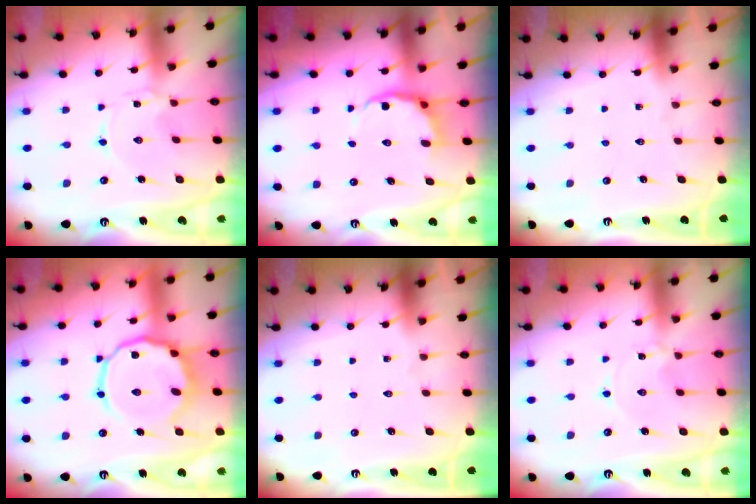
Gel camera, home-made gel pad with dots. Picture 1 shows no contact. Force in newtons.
{"total": 6.8, "press": 6.3, "slide": 2.6}
{"total": 0.0}
{"total": 12.9, "press": 12.8, "slide": 1.5}
{"total": 0.0}
{"total": 0.0}